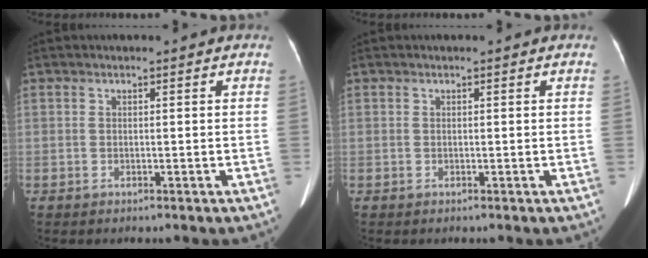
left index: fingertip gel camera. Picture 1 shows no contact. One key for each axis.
{"total": 0.0}